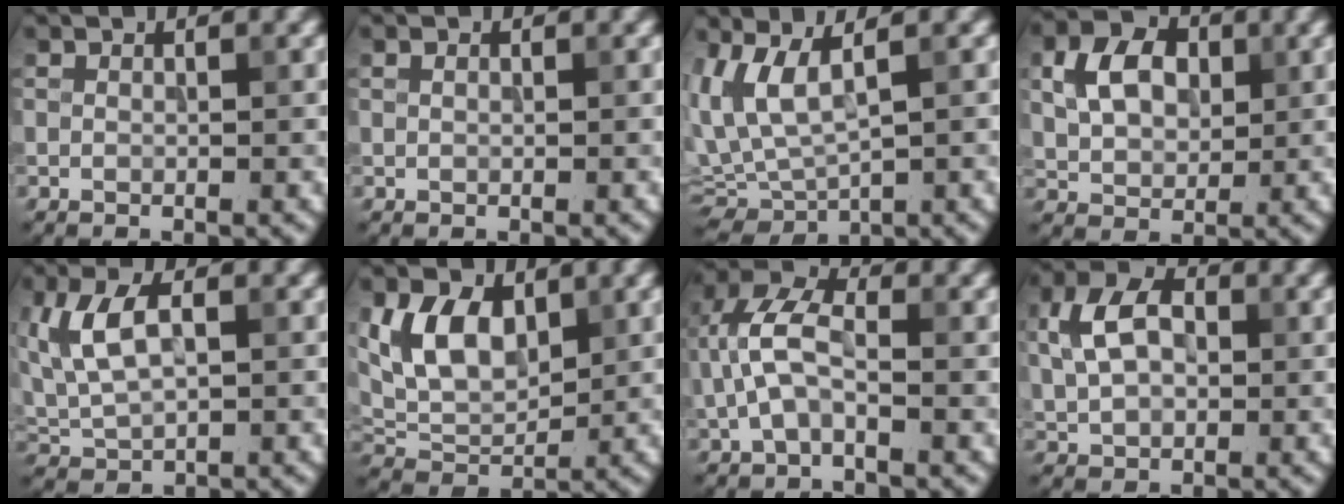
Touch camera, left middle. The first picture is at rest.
{"total": 0.5, "force": [0.2, 0.3, 0.3], "torque": [-0.007, 0.002, 0.003]}
{"total": 6.6, "force": [1.4, 3.1, 5.6], "torque": [-0.136, 0.000, 0.031]}
{"total": 5.3, "force": [1.4, 3.8, 3.5], "torque": [-0.071, 0.008, 0.022]}
{"total": 5.9, "force": [1.4, 3.1, 4.9], "torque": [-0.107, 0.010, 0.027]}
{"total": 6.4, "force": [2.1, 4.0, 4.6], "torque": [-0.091, 0.000, 0.037]}
{"total": 4.9, "force": [-0.4, 2.5, 4.2], "torque": [-0.098, 0.019, -0.019]}
{"total": 6.0, "force": [1.3, 4.1, 4.2], "torque": [-0.089, 0.011, 0.016]}